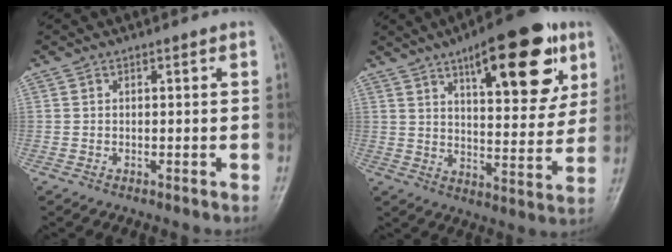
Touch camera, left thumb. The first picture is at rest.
{"total": 20.5, "force": [10.1, 7.6, 16.1], "torque": [-0.187, -0.034, 0.147]}